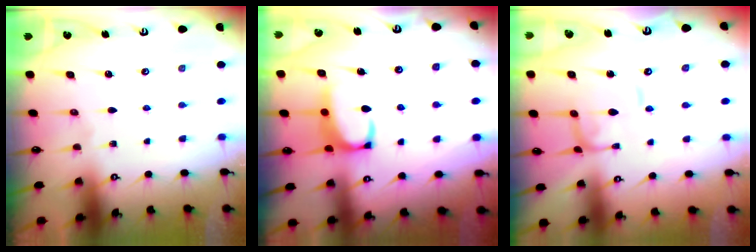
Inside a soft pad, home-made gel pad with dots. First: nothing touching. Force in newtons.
{"total": 2.5, "press": 2.4, "slide": 0.8}
{"total": 0.0}